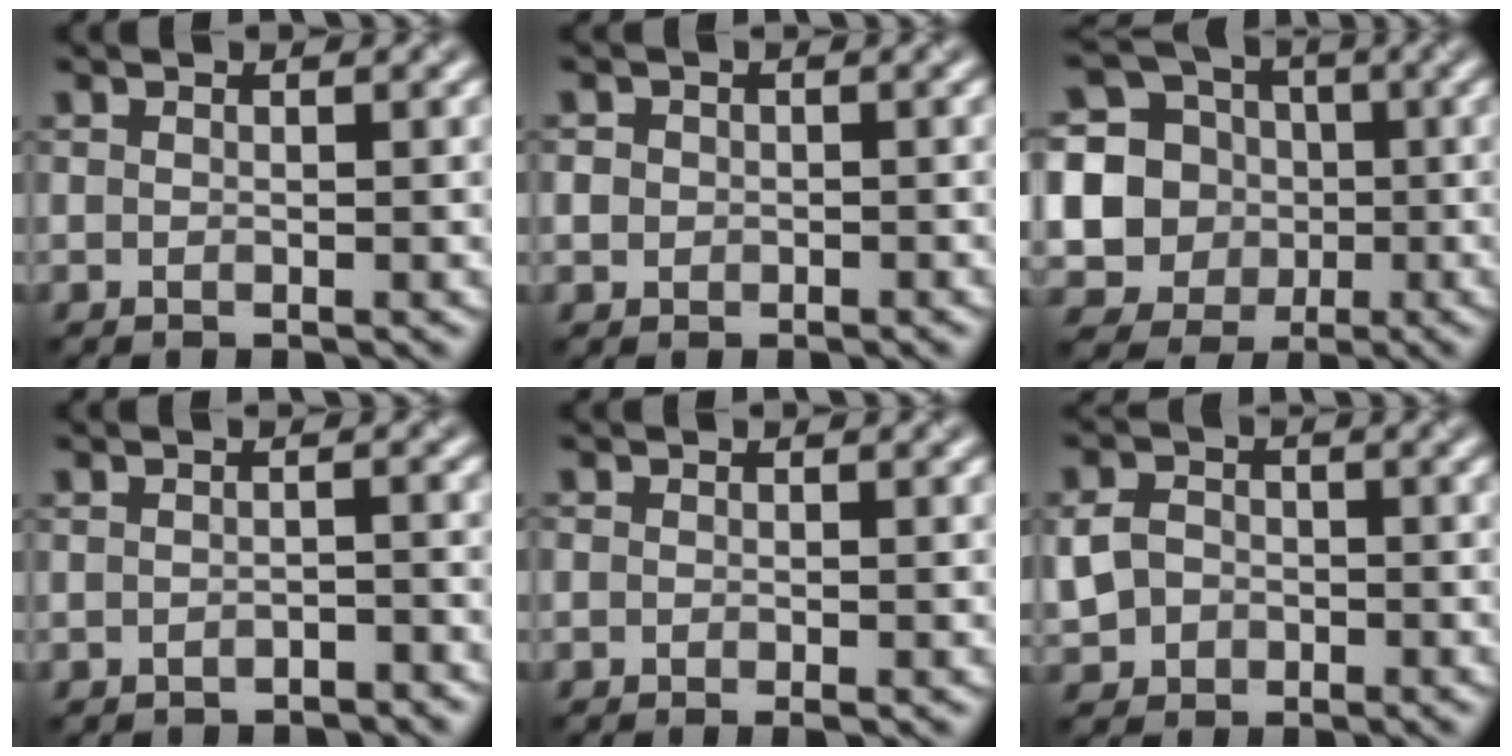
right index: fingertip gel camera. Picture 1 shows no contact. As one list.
[{"total": 1.8, "force": [-0.3, 1.7, 0.3], "torque": [0.001, 0.002, -0.004]}, {"total": 12.7, "force": [-0.5, 12.2, 3.6], "torque": [-0.122, 0.015, -0.032]}, {"total": 1.5, "force": [-1.4, 0.4, 0.4], "torque": [-0.004, 0.001, -0.021]}, {"total": 0.7, "force": [-0.4, 0.2, 0.6], "torque": [-0.010, -0.005, -0.007]}, {"total": 3.1, "force": [-0.7, 2.7, 1.3], "torque": [-0.026, -0.001, -0.014]}]